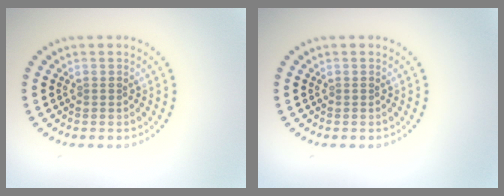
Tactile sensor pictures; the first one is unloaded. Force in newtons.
{"total": 0.0}